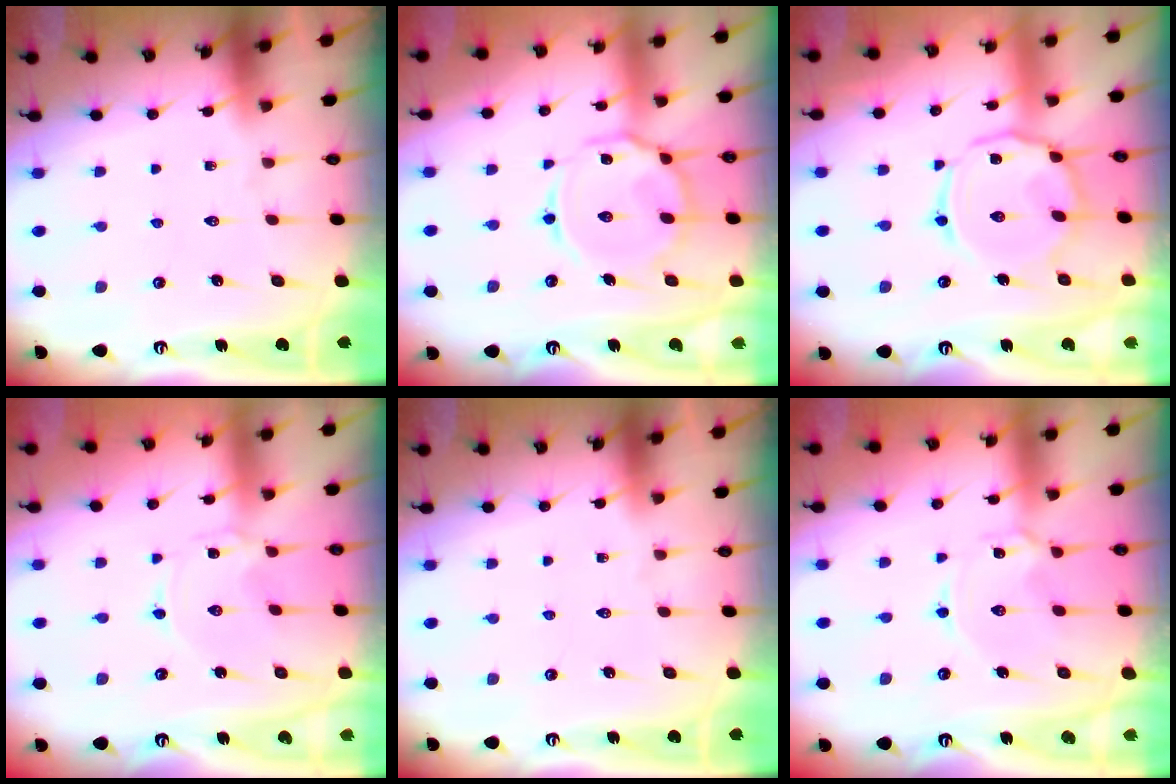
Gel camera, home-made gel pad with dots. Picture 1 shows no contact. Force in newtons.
{"total": 12.5, "press": 12.5, "slide": 0.8}
{"total": 11.1, "press": 11.1, "slide": 0.8}
{"total": 0.0}
{"total": 0.0}
{"total": 1.9, "press": 1.9, "slide": 0.4}